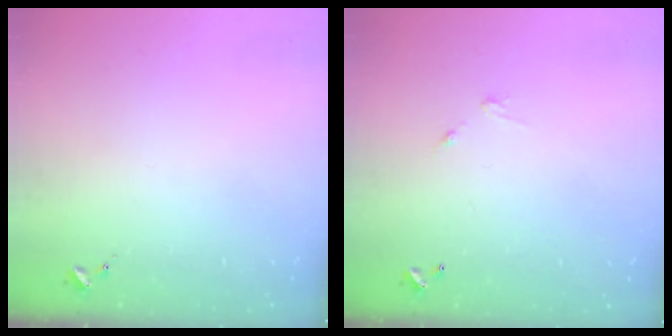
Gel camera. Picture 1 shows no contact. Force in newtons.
{"total": 4.5, "press": 4.5, "slide": 0.3}